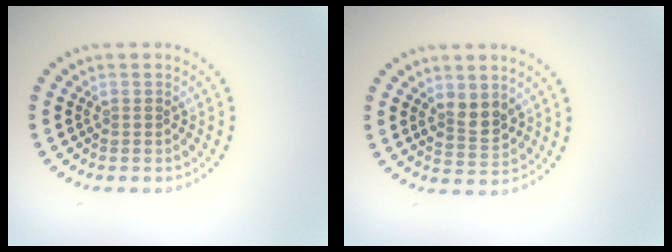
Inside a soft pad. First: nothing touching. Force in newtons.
{"total": 2.6, "press": 2.5, "slide": 0.9}